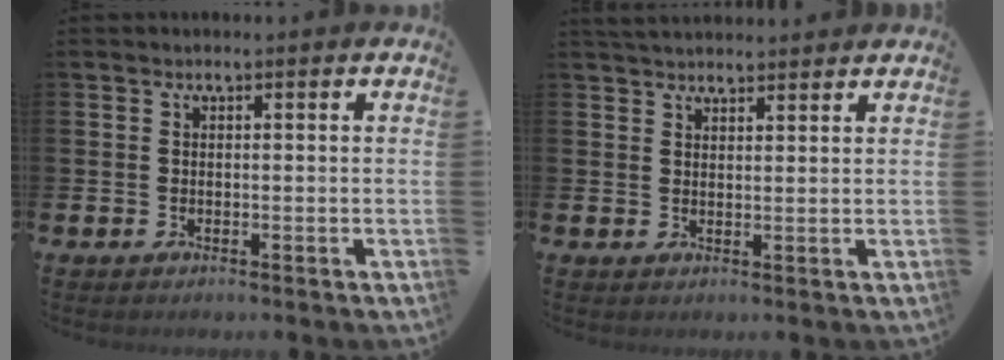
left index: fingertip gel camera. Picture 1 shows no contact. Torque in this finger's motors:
{"motor_torque": [0.10, -0.69, 0.57, 0.10]}